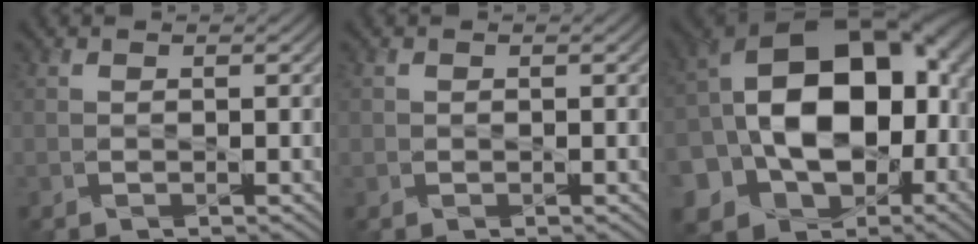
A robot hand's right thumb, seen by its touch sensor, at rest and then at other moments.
{"total": 0.6, "force": [0.0, 0.6, 0.0], "torque": [0.002, -0.005, -0.002]}
{"total": 21.8, "force": [-3.5, 15.6, 14.9], "torque": [-0.272, -0.012, -0.077]}